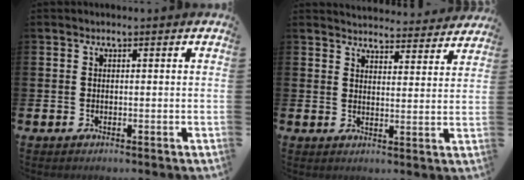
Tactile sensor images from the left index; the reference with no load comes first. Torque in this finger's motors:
{"motor_torque": [0.89, -1.25, 0.20, 0.07]}